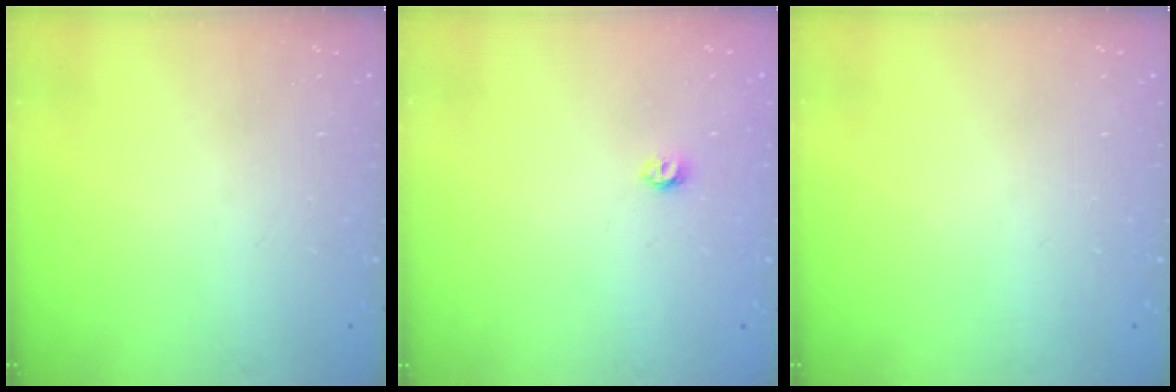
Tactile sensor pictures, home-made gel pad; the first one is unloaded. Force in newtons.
{"total": 3.2, "press": 3.2, "slide": 0.3}
{"total": 0.0}